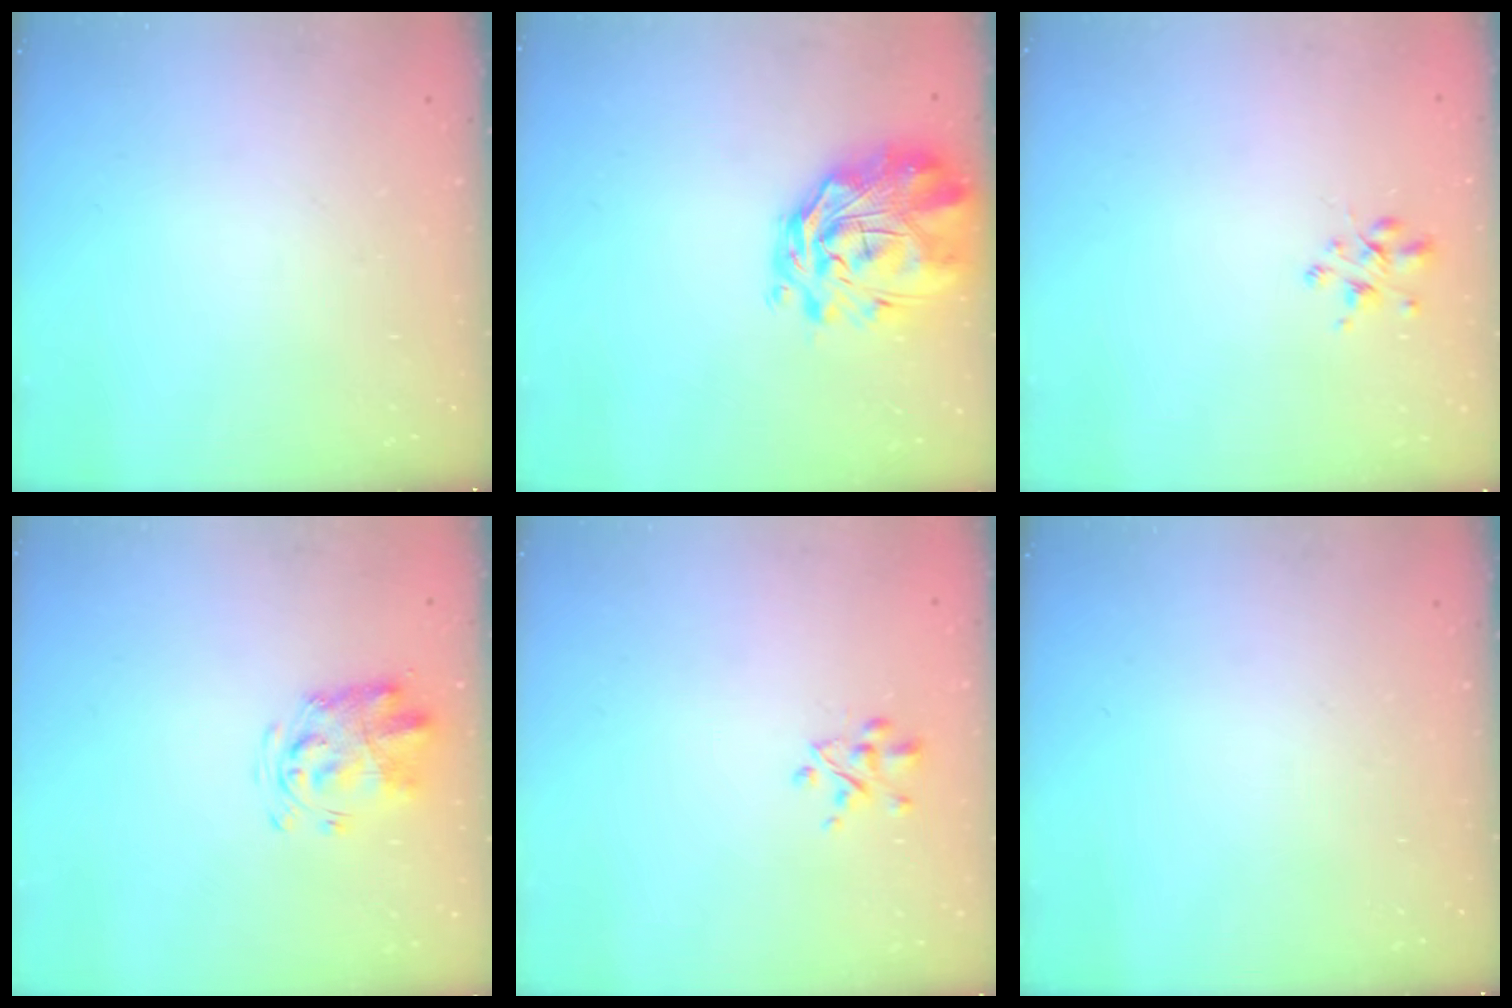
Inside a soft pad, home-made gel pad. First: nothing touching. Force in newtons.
{"total": 3.5, "press": 3.1, "slide": 1.5}
{"total": 2.5, "press": 2.5, "slide": 0.5}
{"total": 3.9, "press": 3.9, "slide": 0.8}
{"total": 2.7, "press": 2.6, "slide": 0.7}
{"total": 0.0}